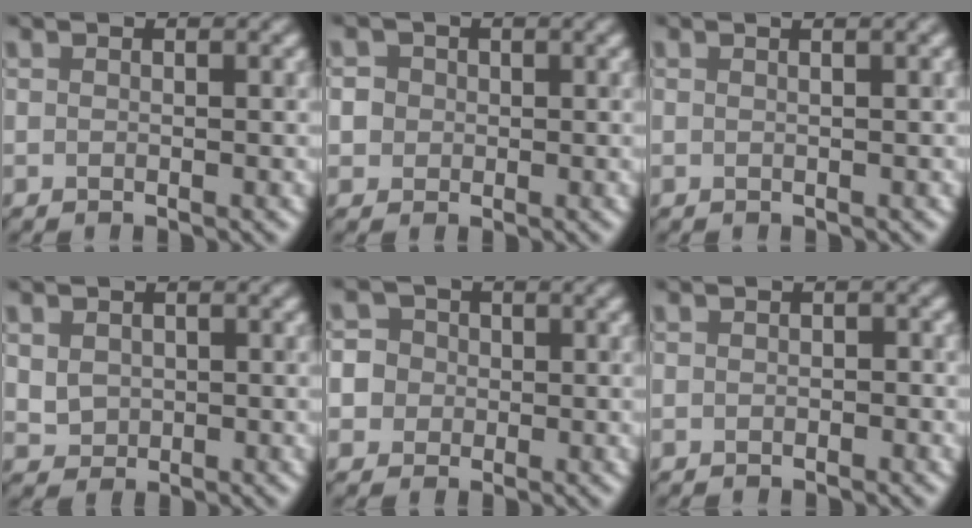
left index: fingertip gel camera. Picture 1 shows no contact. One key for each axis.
{"total": 3.2, "fx": 0.6, "fy": 3.0, "fz": 1.0, "tx": -0.001, "ty": 0.024, "tz": -0.004}
{"total": 1.0, "fx": 0.4, "fy": 0.1, "fz": 0.9, "tx": -0.012, "ty": 0.004, "tz": 0.002}
{"total": 2.5, "fx": 0.6, "fy": 2.1, "fz": 1.1, "tx": -0.028, "ty": 0.009, "tz": 0.015}
{"total": 5.1, "fx": -0.1, "fy": 4.9, "fz": 1.3, "tx": -0.011, "ty": 0.032, "tz": -0.025}
{"total": 0.6, "fx": -0.3, "fy": 0.5, "fz": 0.3, "tx": -0.004, "ty": -0.002, "tz": -0.006}